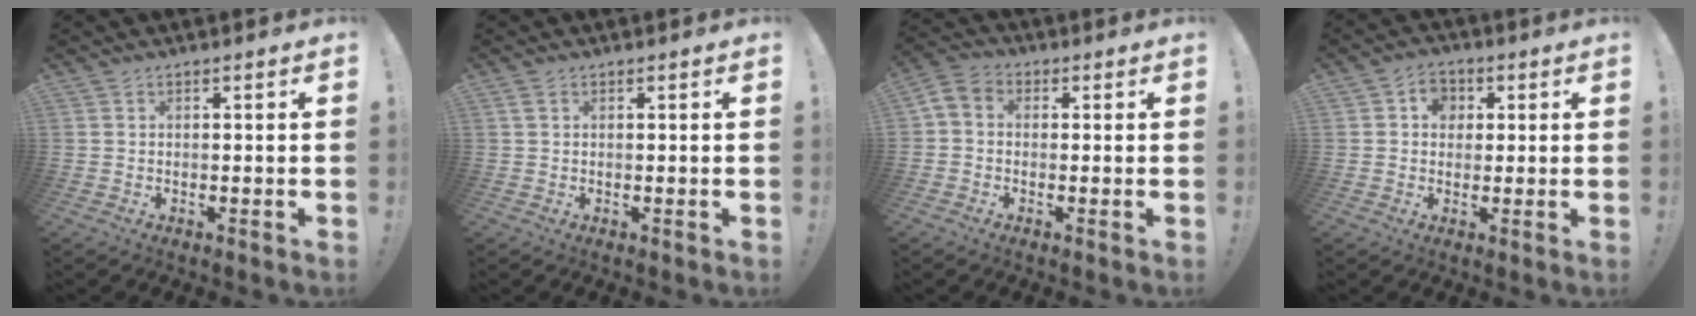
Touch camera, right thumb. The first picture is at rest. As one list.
[{"total": 0.9, "force": [0.5, 0.4, 0.7], "torque": [-0.013, 0.002, 0.009]}, {"total": 4.0, "force": [-0.7, 3.3, 2.2], "torque": [-0.043, 0.007, -0.008]}, {"total": 5.7, "force": [1.3, 4.9, 2.5], "torque": [-0.030, 0.001, 0.022]}]